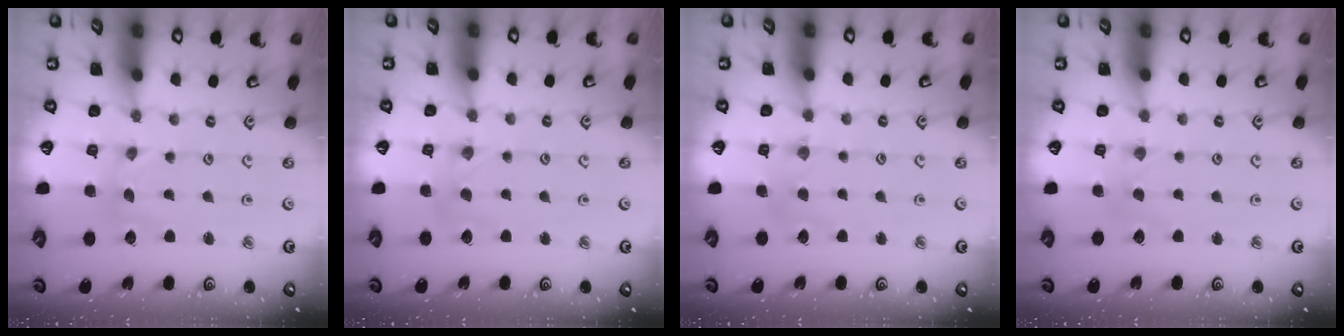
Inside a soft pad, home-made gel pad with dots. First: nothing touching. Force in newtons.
{"total": 1.9, "press": 1.9, "slide": 0.3}
{"total": 2.3, "press": 2.3, "slide": 0.3}
{"total": 1.0, "press": 0.9, "slide": 0.2}